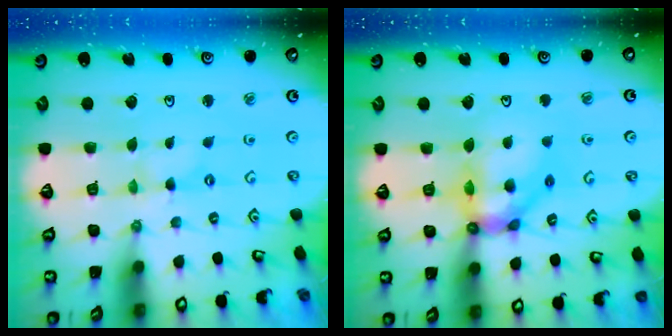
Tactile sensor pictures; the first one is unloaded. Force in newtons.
{"total": 12.7, "press": 12.6, "slide": 1.2}